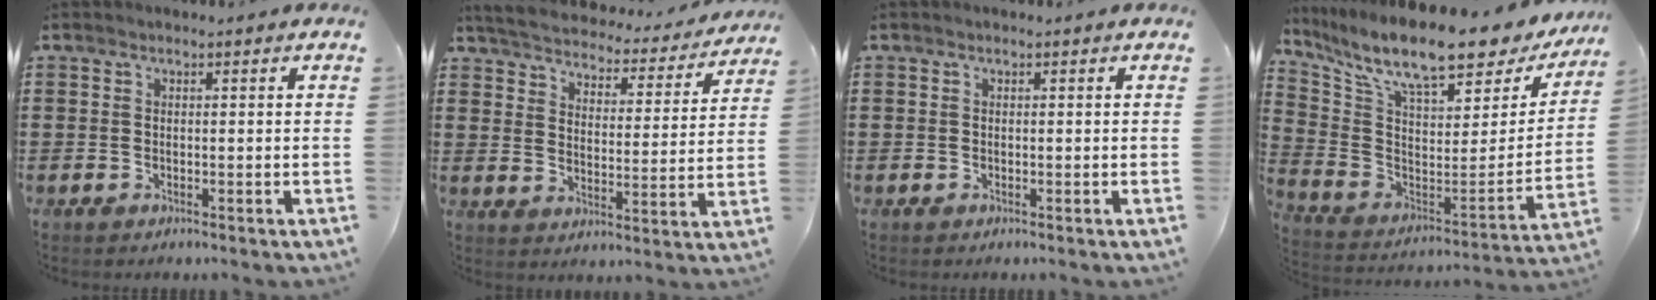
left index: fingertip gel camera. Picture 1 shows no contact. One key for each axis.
{"total": 3.9, "fx": 3.8, "fy": 0.1, "fz": 0.4, "tx": -0.033, "ty": -0.032, "tz": 0.059}
{"total": 0.0}
{"total": 12.5, "fx": 9.8, "fy": 2.5, "fz": 7.4, "tx": -0.163, "ty": -0.071, "tz": 0.165}